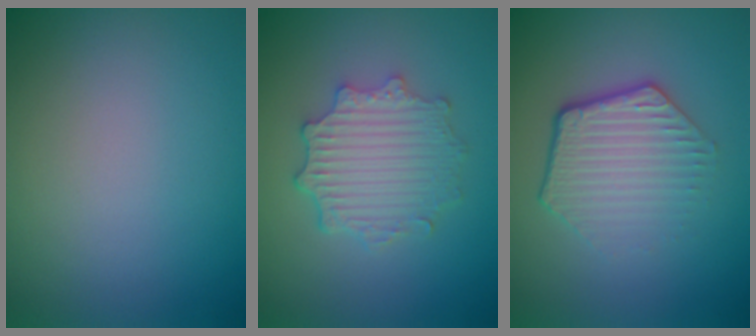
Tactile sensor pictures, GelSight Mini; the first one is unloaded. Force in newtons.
{"total": 4.6, "press": 3.7, "slide": 2.7}
{"total": 4.5, "press": 3.2, "slide": 3.1}